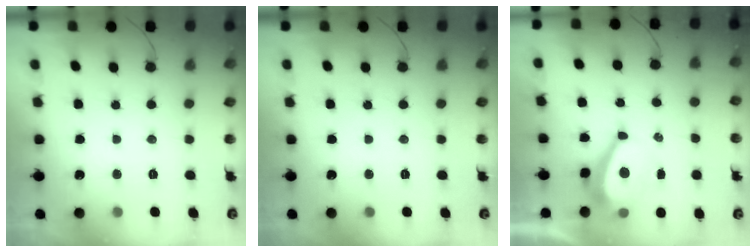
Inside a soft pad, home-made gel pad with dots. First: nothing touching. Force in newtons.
{"total": 0.0}
{"total": 5.6, "press": 5.6, "slide": 0.6}